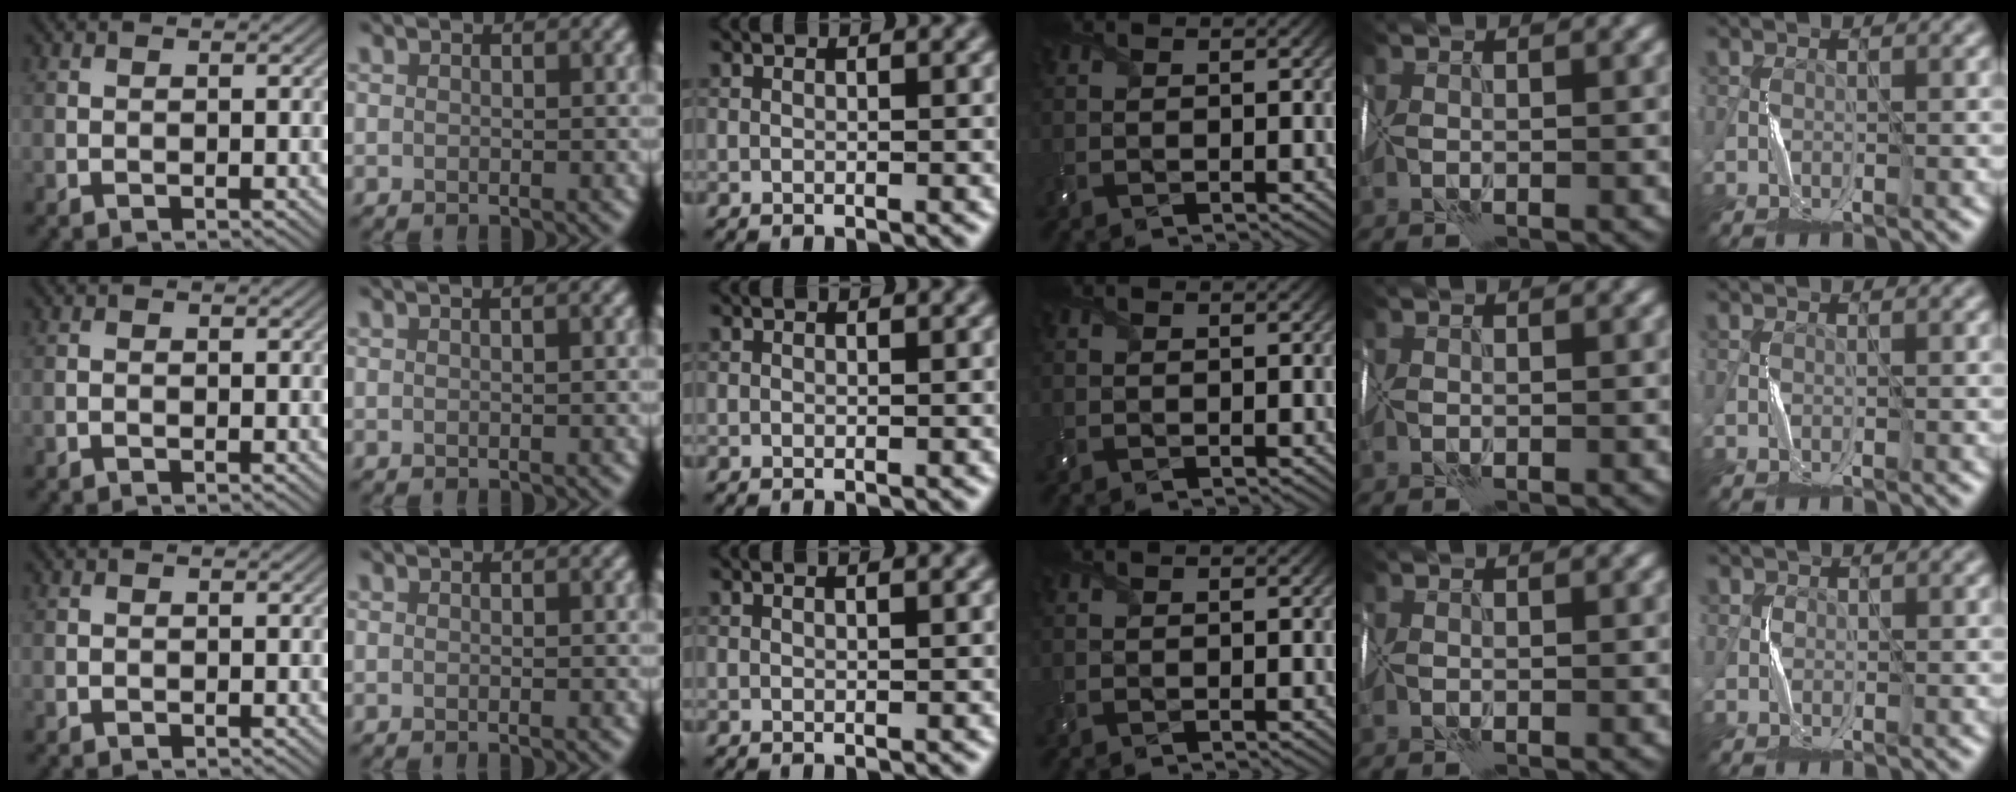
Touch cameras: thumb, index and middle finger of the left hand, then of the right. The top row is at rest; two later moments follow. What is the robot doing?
{"motion": "wrap", "object": "scarf"}